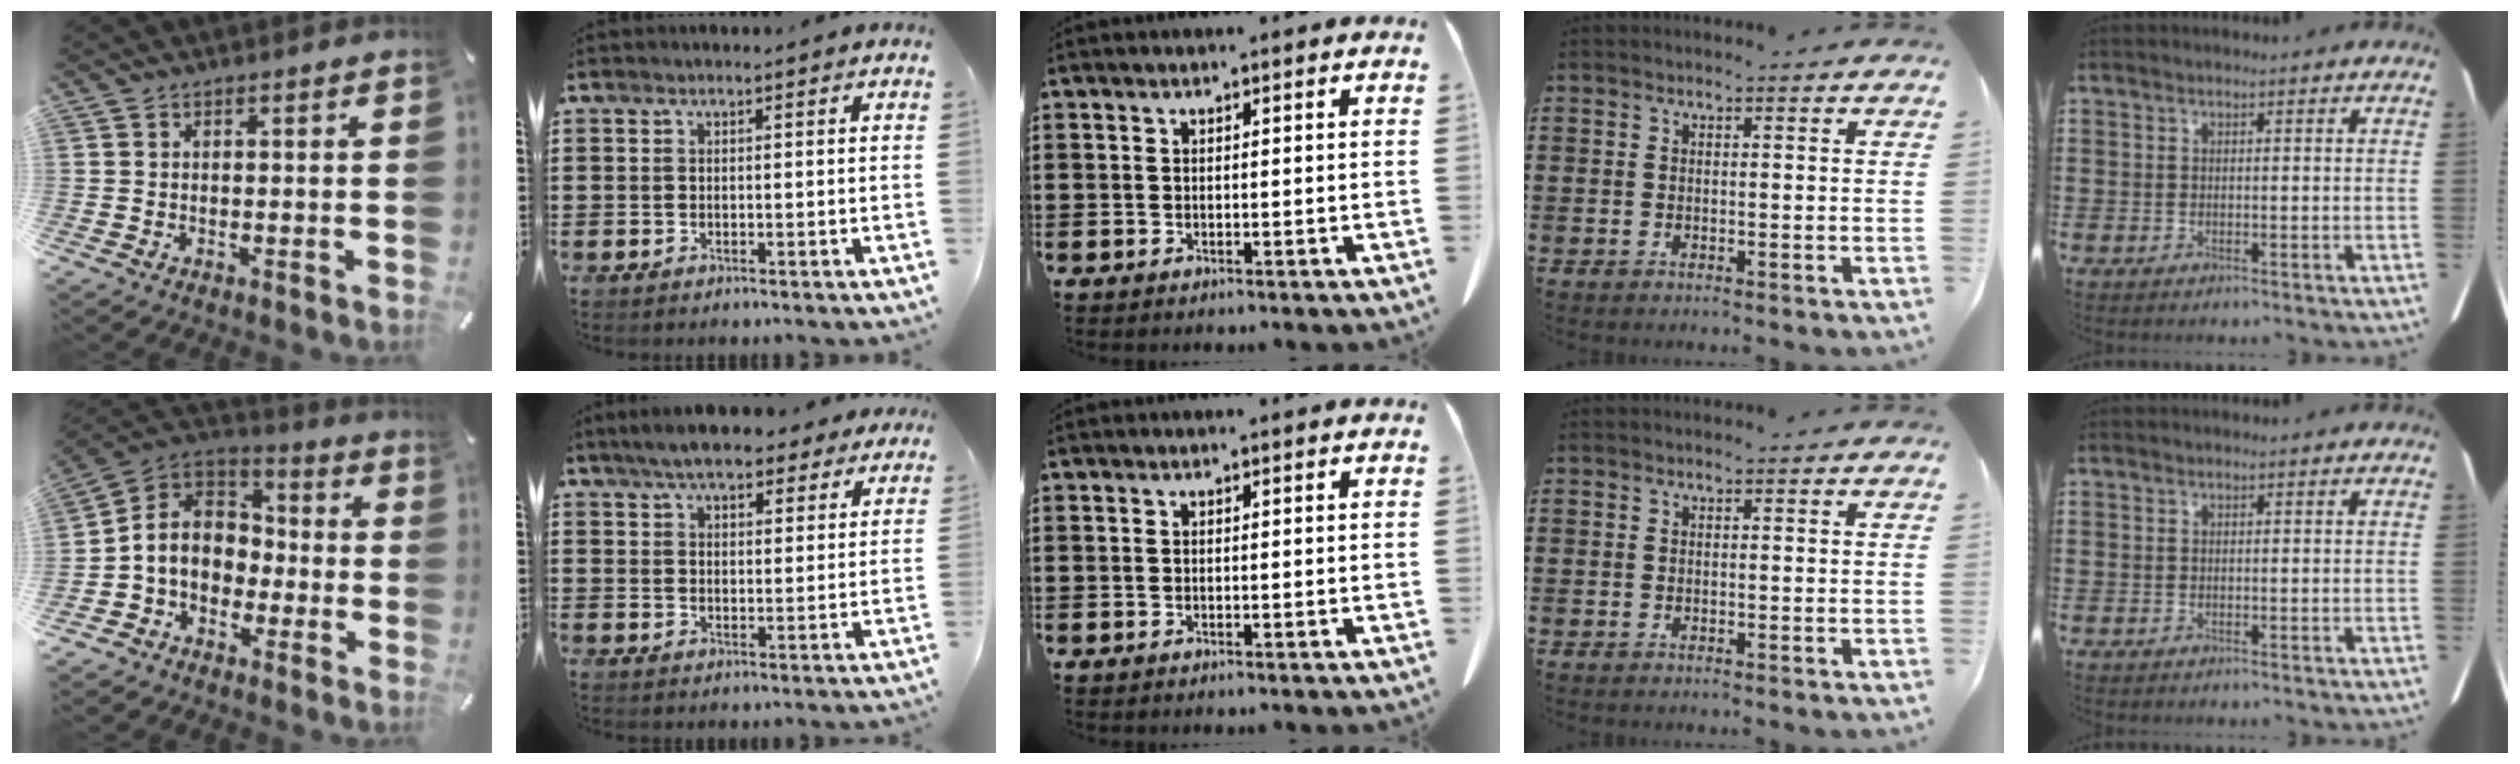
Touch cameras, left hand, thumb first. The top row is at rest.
{"thumb": {"total": 9.0, "force": [-2.4, 8.1, 3.2], "torque": [-0.097, 0.012, -0.044]}, "index": {"total": 6.8, "force": [5.9, 1.8, 3.0], "torque": [-0.068, -0.006, 0.107]}}